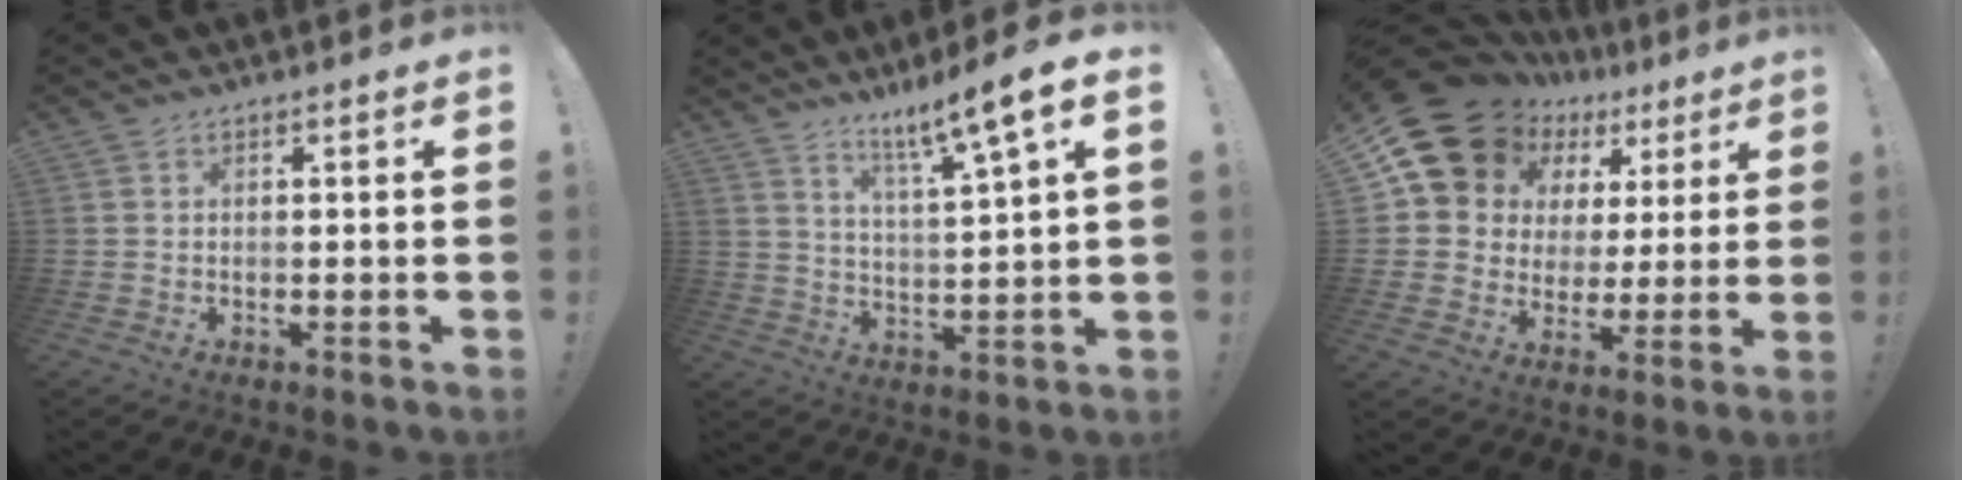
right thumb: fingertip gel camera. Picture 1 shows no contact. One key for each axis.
{"total": 10.4, "fx": 7.0, "fy": -0.3, "fz": 7.7, "tx": -0.131, "ty": -0.046, "tz": 0.104}
{"total": 16.8, "fx": 11.7, "fy": 10.4, "fz": 6.0, "tx": -0.109, "ty": -0.078, "tz": 0.232}